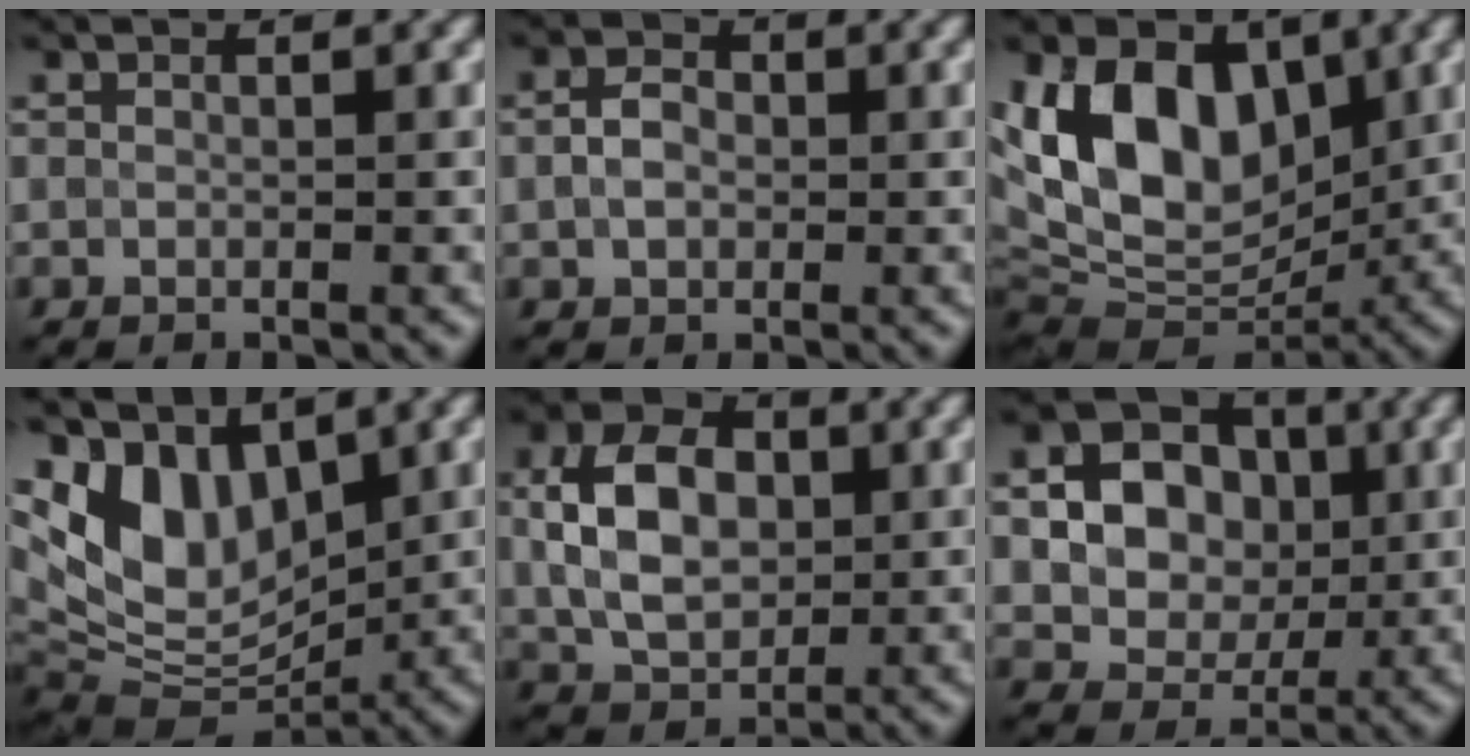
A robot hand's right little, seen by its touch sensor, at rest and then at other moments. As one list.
[{"total": 2.5, "force": [-0.1, 1.7, 1.7], "torque": [-0.039, 0.008, -0.008]}, {"total": 12.9, "force": [3.1, 8.3, 9.5], "torque": [-0.172, 0.017, 0.044]}, {"total": 7.5, "force": [3.0, 4.5, 5.2], "torque": [-0.107, -0.001, 0.052]}, {"total": 7.2, "force": [0.8, 4.9, 5.2], "torque": [-0.109, 0.011, 0.014]}, {"total": 12.0, "force": [2.2, 10.4, 5.5], "torque": [-0.115, 0.030, 0.035]}]